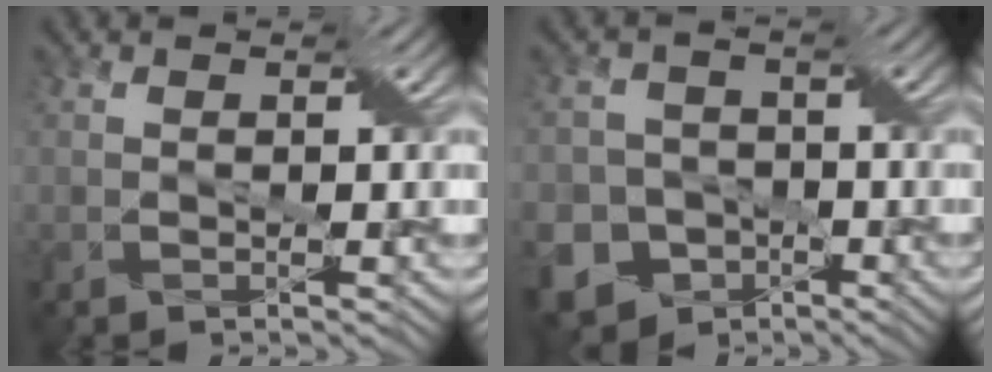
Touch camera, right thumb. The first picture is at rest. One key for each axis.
{"total": 11.2, "fx": -5.3, "fy": 9.4, "fz": 2.9, "tx": -0.080, "ty": -0.031, "tz": -0.106}